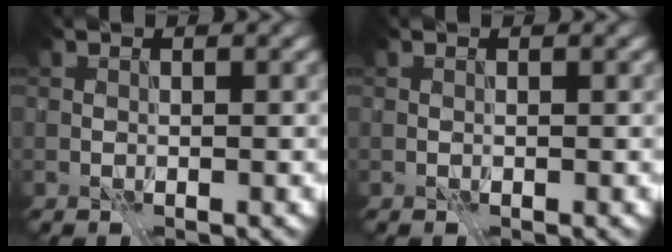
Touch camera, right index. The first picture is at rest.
{"total": 0.0}